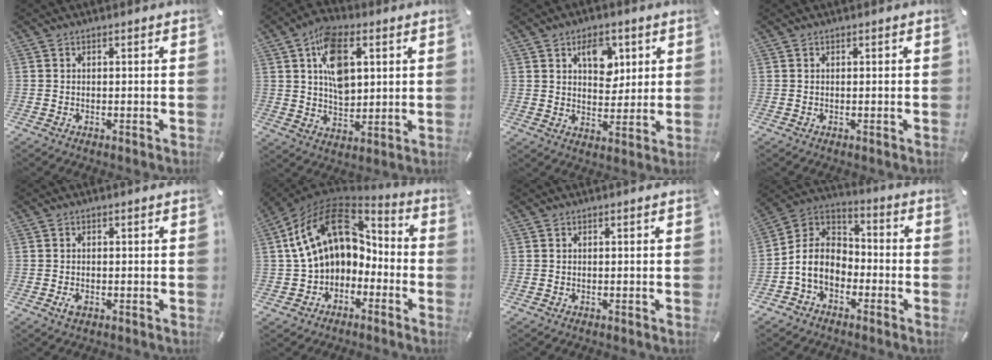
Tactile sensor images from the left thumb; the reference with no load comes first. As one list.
[{"total": 12.6, "force": [3.9, 8.1, 8.9], "torque": [-0.145, 0.000, 0.070]}, {"total": 8.6, "force": [3.7, 6.0, 4.9], "torque": [-0.056, -0.005, 0.059]}, {"total": 0.0}, {"total": 1.9, "force": [-0.7, 1.1, 1.4], "torque": [-0.032, -0.001, -0.013]}, {"total": 16.4, "force": [3.5, 12.2, 10.5], "torque": [-0.205, -0.002, 0.061]}, {"total": 0.0}, {"total": 8.7, "force": [-3.8, 6.7, 4.0], "torque": [-0.112, 0.011, -0.079]}]